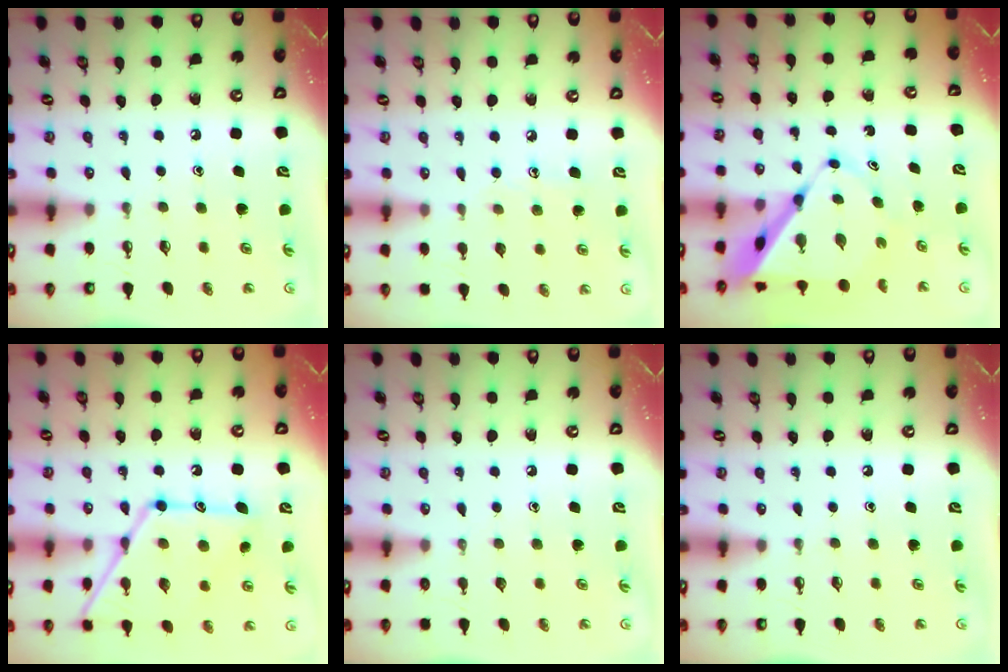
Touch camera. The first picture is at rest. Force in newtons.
{"total": 6.1, "press": 6.1, "slide": 0.5}
{"total": 9.2, "press": 9.2, "slide": 0.9}
{"total": 16.5, "press": 16.4, "slide": 1.4}
{"total": 0.0}
{"total": 0.0}